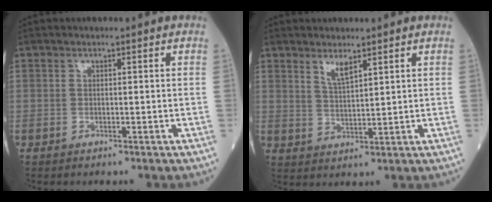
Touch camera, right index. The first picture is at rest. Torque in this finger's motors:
{"motor_torque": [0.04, 0.04, 0.01, 0.02]}